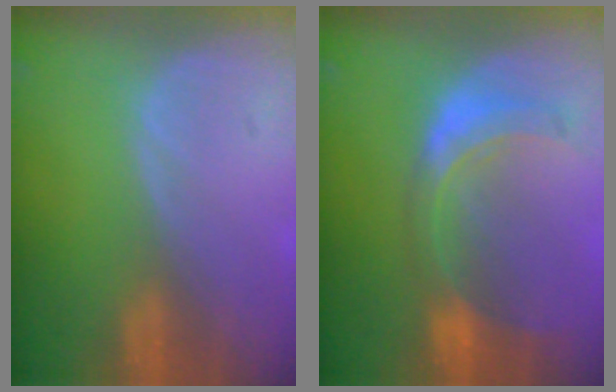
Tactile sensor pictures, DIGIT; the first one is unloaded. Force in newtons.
{"total": 8.2, "press": 7.3, "slide": 3.8}